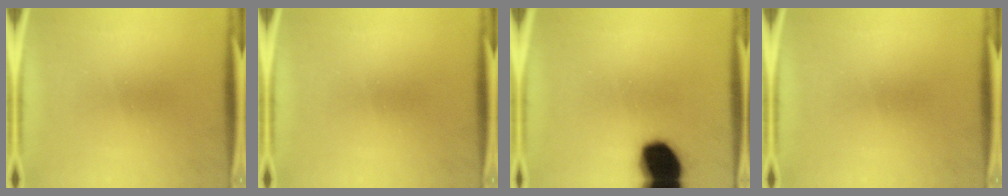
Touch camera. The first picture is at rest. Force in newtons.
{"total": 0.0}
{"total": 16.5}
{"total": 0.0}